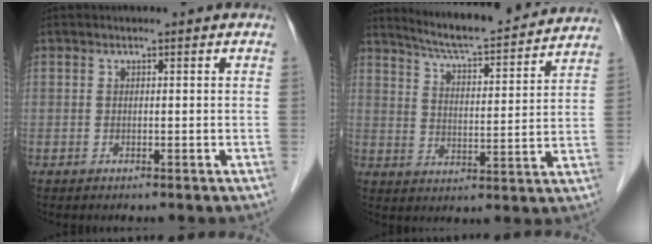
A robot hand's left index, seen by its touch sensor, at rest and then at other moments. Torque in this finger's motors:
{"motor_torque": [-0.69, -0.98, 0.13, 0.07]}